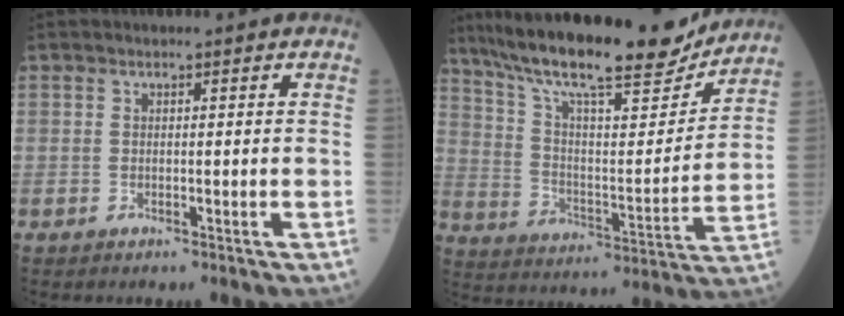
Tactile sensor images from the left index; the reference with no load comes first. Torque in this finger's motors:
{"motor_torque": [0.95, -1.19, 0.79, 0.20]}